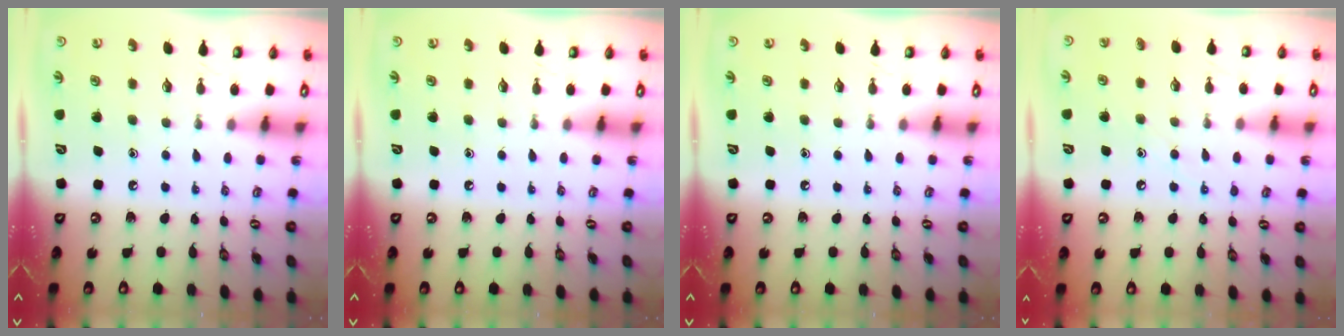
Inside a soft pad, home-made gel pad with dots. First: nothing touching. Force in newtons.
{"total": 0.0}
{"total": 0.0}
{"total": 6.4, "press": 6.4, "slide": 0.3}